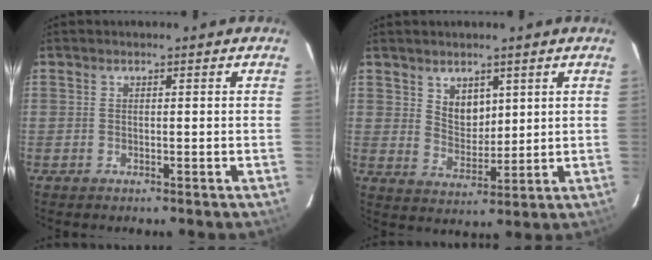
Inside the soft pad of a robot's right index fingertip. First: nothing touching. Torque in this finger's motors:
{"motor_torque": [0.05, 0.06, 0.06, 0.02]}